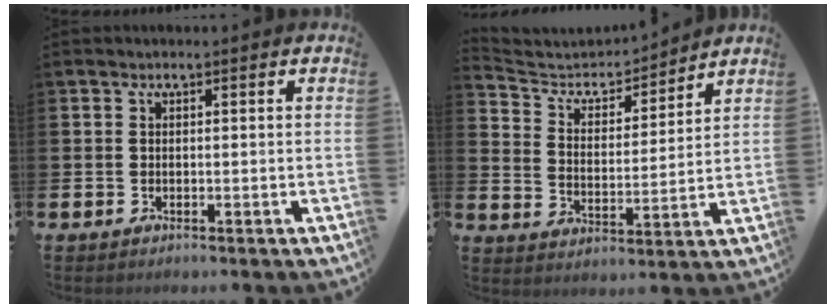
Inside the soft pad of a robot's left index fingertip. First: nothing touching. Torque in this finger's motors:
{"motor_torque": [-0.94, -0.81, -0.24, -0.05]}